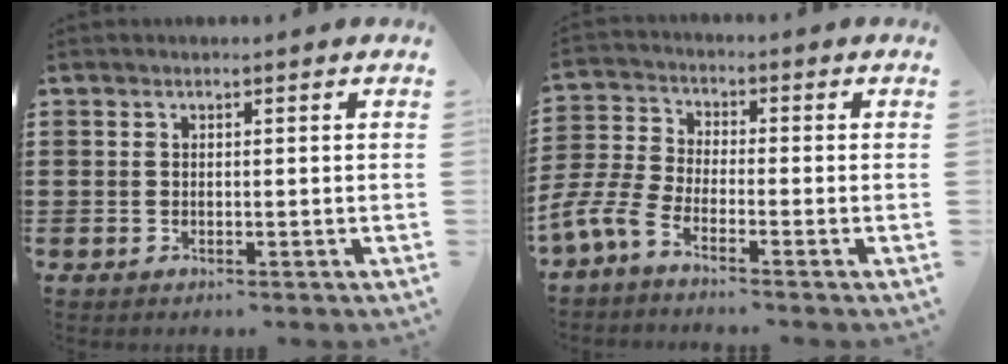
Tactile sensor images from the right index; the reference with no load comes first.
{"total": 5.0, "force": [-4.1, 1.1, 2.6], "torque": [-0.097, -0.020, -0.091]}